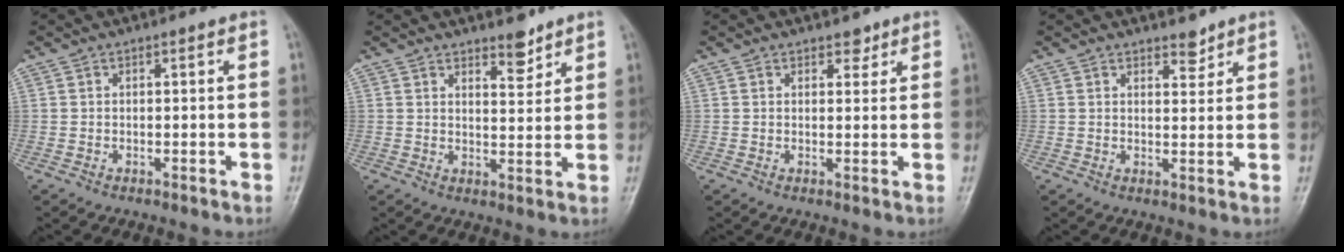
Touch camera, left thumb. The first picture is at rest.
{"total": 4.5, "force": [3.5, 1.7, 2.2], "torque": [-0.015, -0.028, 0.055]}
{"total": 2.3, "force": [1.7, 1.3, 0.9], "torque": [0.006, -0.009, 0.021]}
{"total": 3.0, "force": [2.4, 1.3, 1.1], "torque": [-0.002, -0.018, 0.038]}